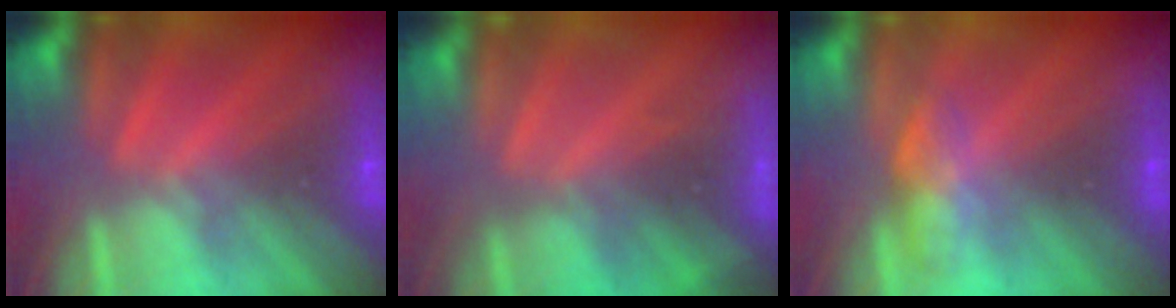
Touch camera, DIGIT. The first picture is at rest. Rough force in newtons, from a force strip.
{"total": 4.9}
{"total": 2.8}